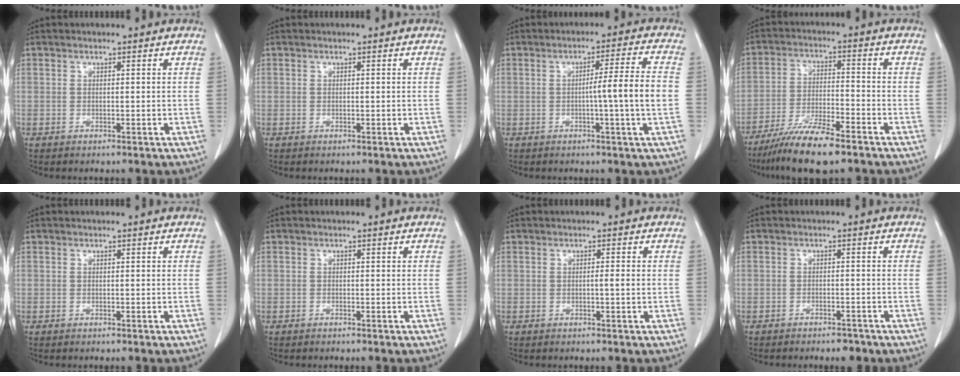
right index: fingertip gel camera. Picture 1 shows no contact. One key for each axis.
{"total": 0.0}
{"total": 7.1, "fx": -1.0, "fy": -1.2, "fz": 6.9, "tx": -0.101, "ty": 0.003, "tz": -0.016}
{"total": 10.4, "fx": -7.9, "fy": 1.3, "fz": 6.6, "tx": -0.119, "ty": -0.024, "tz": -0.141}
{"total": 0.0}
{"total": 0.0}
{"total": 1.1, "fx": -0.1, "fy": -0.2, "fz": 1.1, "tx": -0.018, "ty": 0.000, "tz": -0.003}
{"total": 2.4, "fx": -2.0, "fy": 1.0, "fz": 1.0, "tx": -0.017, "ty": 0.000, "tz": -0.022}